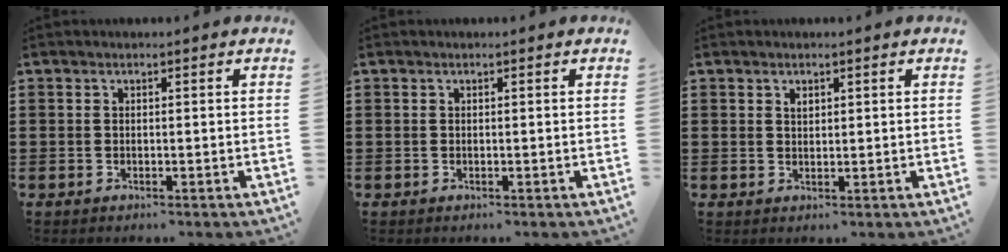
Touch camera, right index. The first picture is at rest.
{"total": 0.0}
{"total": 1.0, "force": [0.6, 0.6, 0.5], "torque": [-0.012, 0.003, 0.012]}